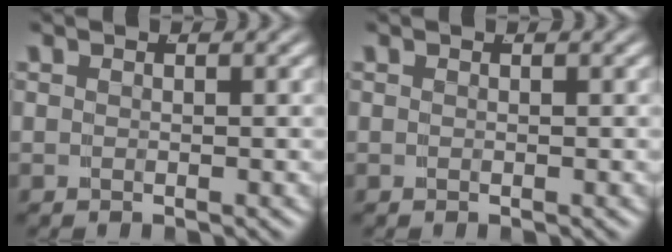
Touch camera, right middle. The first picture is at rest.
{"total": 0.0}